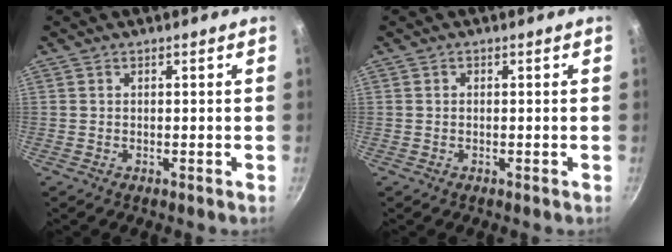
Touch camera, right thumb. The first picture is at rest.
{"total": 0.0}